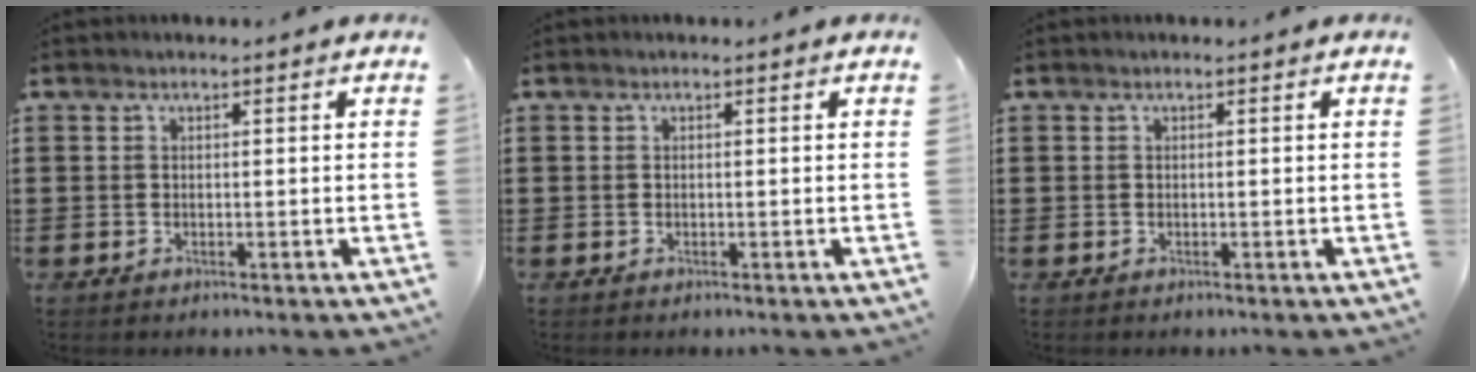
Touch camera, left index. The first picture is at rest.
{"total": 0.0}
{"total": 0.0}